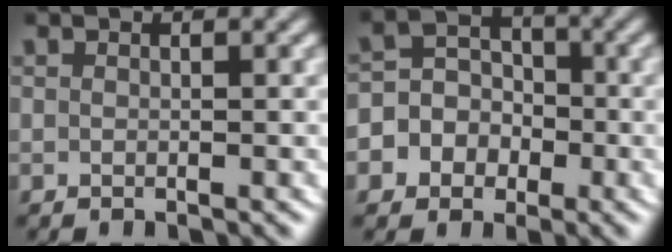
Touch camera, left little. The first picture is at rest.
{"total": 8.6, "force": [-2.0, 7.8, 3.0], "torque": [-0.074, -0.013, -0.044]}